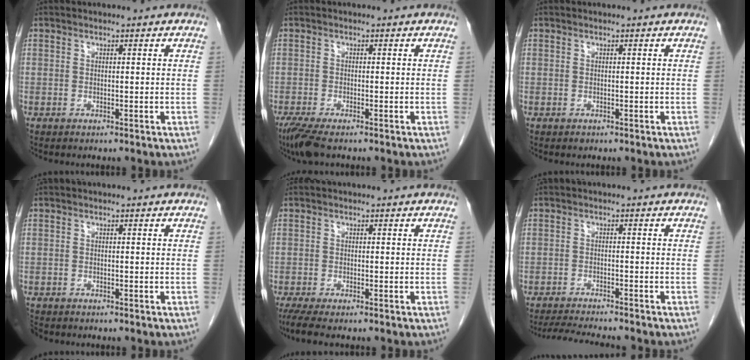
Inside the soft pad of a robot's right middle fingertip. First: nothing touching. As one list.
[{"total": 4.2, "force": [-3.1, 0.6, 2.8], "torque": [-0.056, -0.013, -0.056]}, {"total": 0.0}, {"total": 2.1, "force": [-1.9, 0.9, 0.5], "torque": [-0.015, -0.005, -0.032]}, {"total": 3.8, "force": [-2.9, 0.4, 2.4], "torque": [-0.044, -0.010, -0.050]}, {"total": 7.4, "force": [-6.9, 0.2, 2.8], "torque": [-0.042, -0.014, -0.110]}]